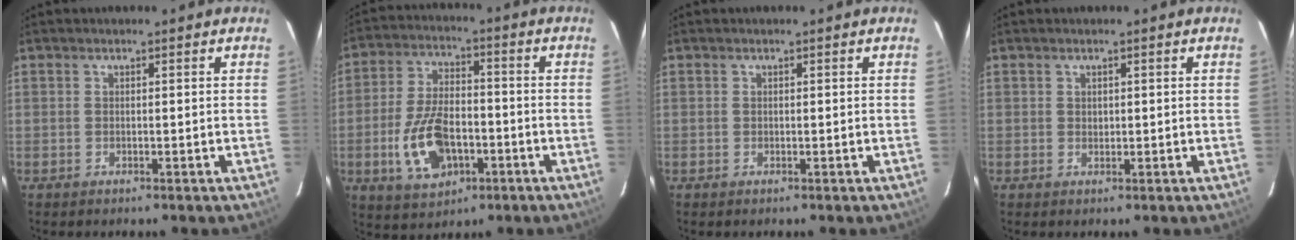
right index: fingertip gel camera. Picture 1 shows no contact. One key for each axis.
{"total": 13.1, "fx": -4.3, "fy": 7.4, "fz": 9.9, "tx": -0.205, "ty": 0.003, "tz": -0.065}
{"total": 0.0}
{"total": 0.7, "fx": 0.3, "fy": 0.6, "fz": 0.2, "tx": -0.001, "ty": 0.004, "tz": 0.007}